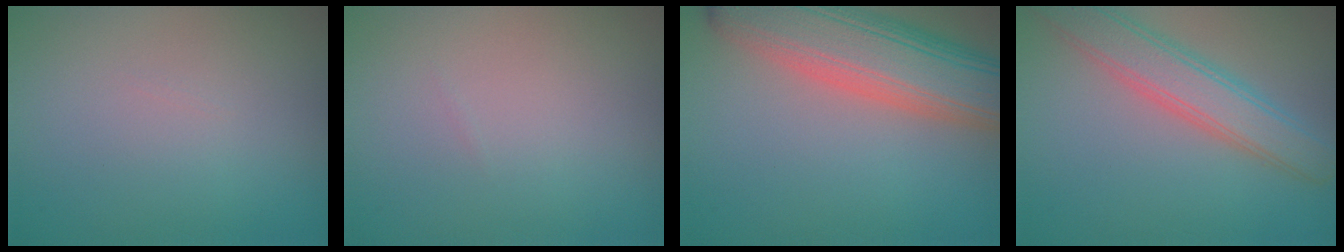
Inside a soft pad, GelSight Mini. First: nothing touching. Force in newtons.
{"total": 0.0}
{"total": 10.1, "press": 10.0, "slide": 0.7}
{"total": 5.0, "press": 5.0, "slide": 0.5}